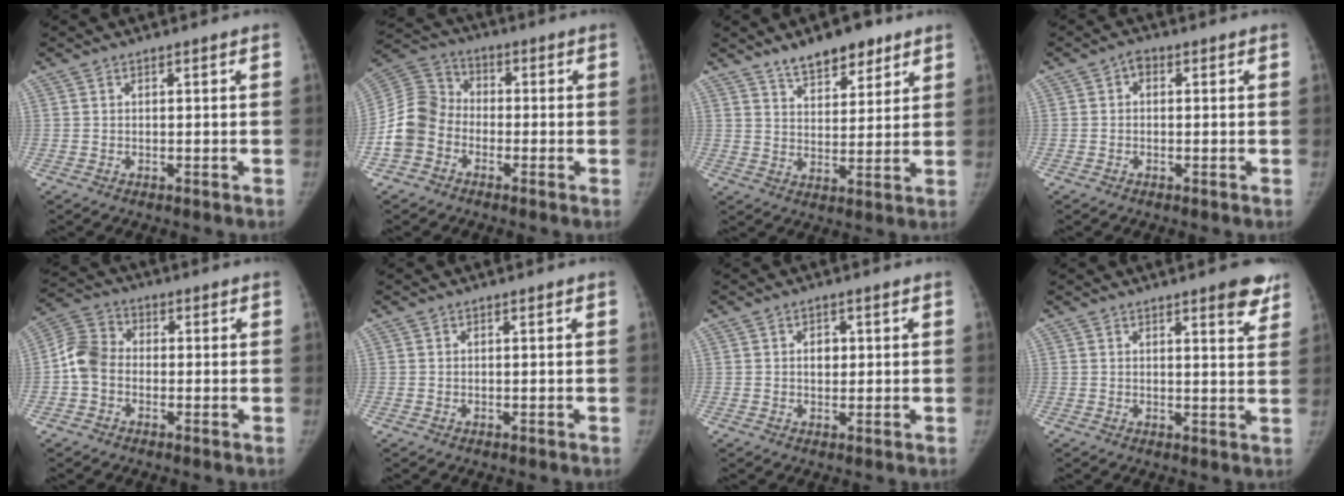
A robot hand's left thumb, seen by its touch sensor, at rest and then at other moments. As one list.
[{"total": 9.6, "force": [-3.2, 7.9, 4.5], "torque": [-0.087, 0.032, -0.072]}, {"total": 9.7, "force": [7.0, 4.2, 5.1], "torque": [-0.046, -0.043, 0.114]}, {"total": 1.7, "force": [0.2, 1.3, 1.1], "torque": [-0.005, 0.005, -0.007]}, {"total": 6.9, "force": [-1.1, 5.5, 4.0], "torque": [-0.072, 0.021, -0.036]}, {"total": 0.0}, {"total": 2.6, "force": [0.6, 1.8, 1.7], "torque": [-0.015, 0.000, 0.007]}, {"total": 5.9, "force": [4.0, 1.5, 4.1], "torque": [-0.032, -0.020, 0.046]}]